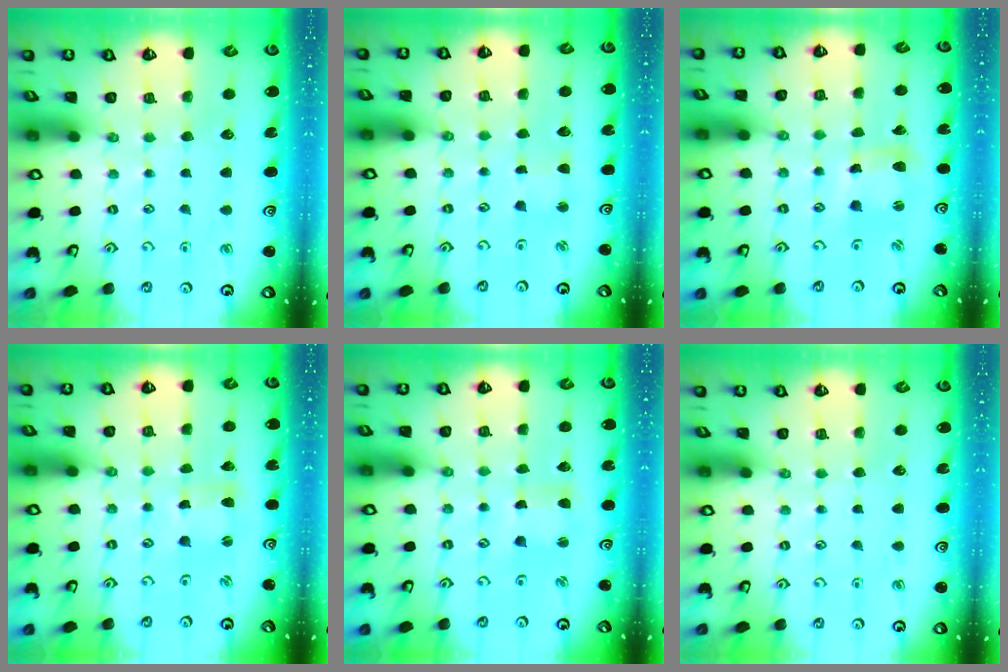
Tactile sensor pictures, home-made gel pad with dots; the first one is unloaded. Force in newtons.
{"total": 2.0, "press": 2.0, "slide": 0.3}
{"total": 5.6, "press": 5.6, "slide": 0.7}
{"total": 1.7, "press": 1.7, "slide": 0.2}
{"total": 2.5, "press": 2.5, "slide": 0.3}
{"total": 0.0}